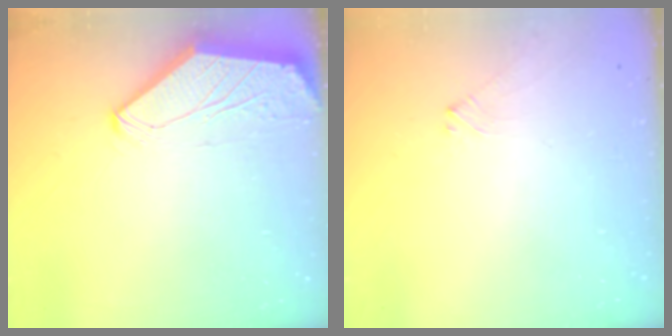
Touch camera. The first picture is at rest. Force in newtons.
{"total": 0.7, "press": 0.6, "slide": 0.3}